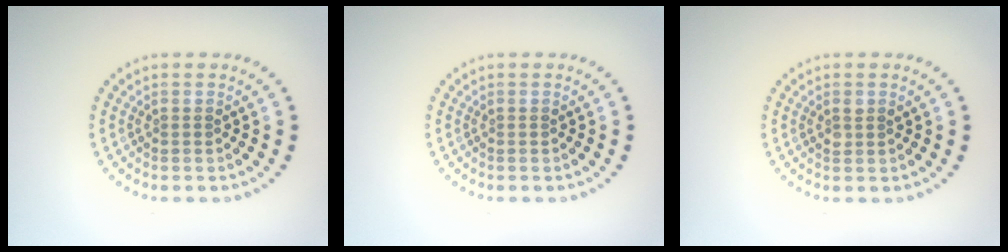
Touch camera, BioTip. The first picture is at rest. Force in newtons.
{"total": 0.0}
{"total": 1.0, "press": 1.0, "slide": 0.2}